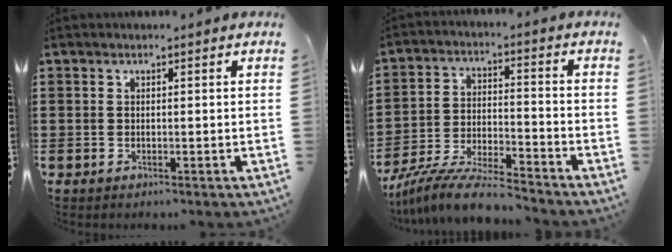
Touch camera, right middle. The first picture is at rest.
{"total": 9.2, "force": [-8.5, 0.5, 3.3], "torque": [-0.070, 0.008, -0.169]}